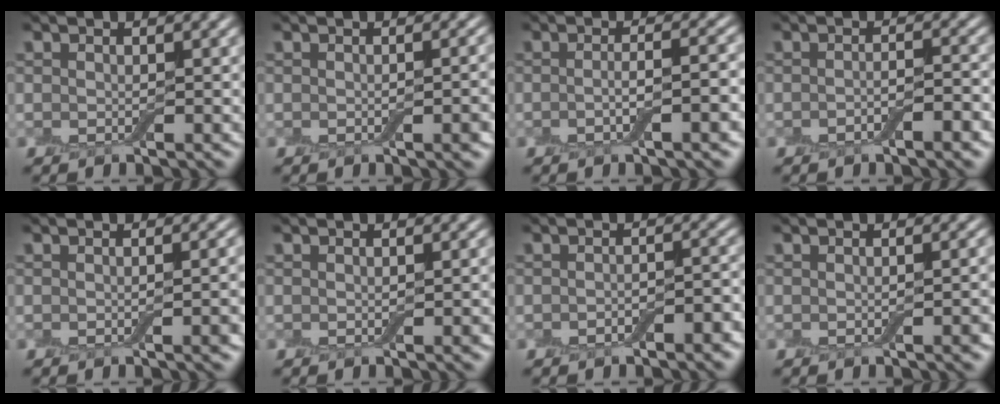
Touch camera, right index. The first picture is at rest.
{"total": 2.8, "force": [-0.5, 0.7, 2.7], "torque": [-0.026, 0.002, -0.004]}
{"total": 4.1, "force": [-0.9, 1.1, 3.8], "torque": [-0.050, 0.006, -0.018]}
{"total": 2.4, "force": [-1.1, 0.6, 2.0], "torque": [-0.030, 0.004, -0.020]}
{"total": 3.7, "force": [-0.5, 1.2, 3.4], "torque": [-0.027, 0.001, -0.004]}
{"total": 1.4, "force": [-0.2, 0.2, 1.4], "torque": [-0.018, -0.003, -0.002]}
{"total": 2.6, "force": [-1.2, 1.1, 2.0], "torque": [-0.031, 0.001, -0.017]}
{"total": 2.5, "force": [-0.4, 0.7, 2.3], "torque": [-0.021, 0.002, -0.003]}